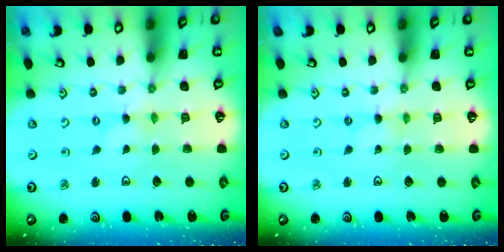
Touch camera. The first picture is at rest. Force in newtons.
{"total": 0.0}